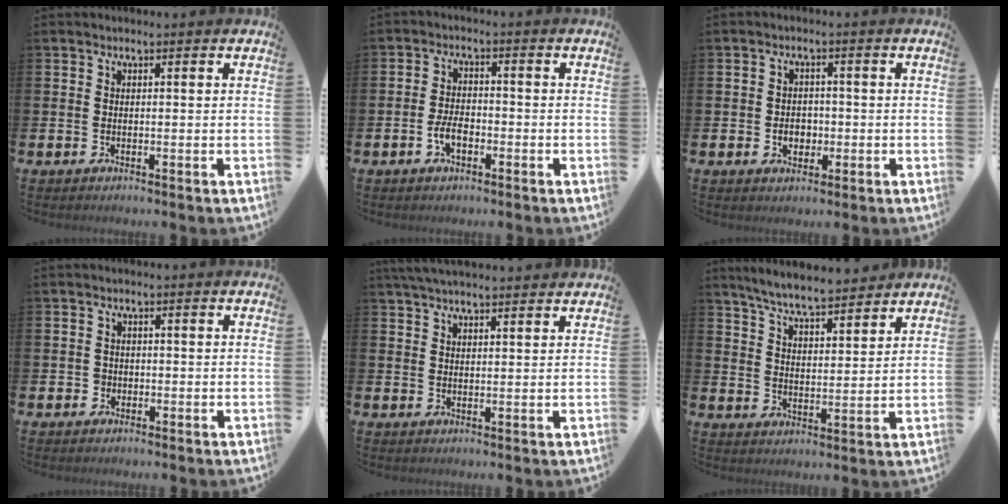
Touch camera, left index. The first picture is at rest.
{"total": 3.3, "force": [-1.3, 1.7, 2.5], "torque": [-0.044, 0.005, -0.023]}
{"total": 2.7, "force": [-0.6, 2.2, 1.4], "torque": [-0.015, -0.001, -0.019]}
{"total": 1.3, "force": [-0.3, 1.3, 0.2], "torque": [-0.007, 0.007, -0.009]}
{"total": 3.9, "force": [3.7, 0.5, 1.2], "torque": [-0.033, -0.005, 0.068]}
{"total": 6.5, "force": [6.2, 0.6, 1.8], "torque": [-0.055, -0.035, 0.110]}